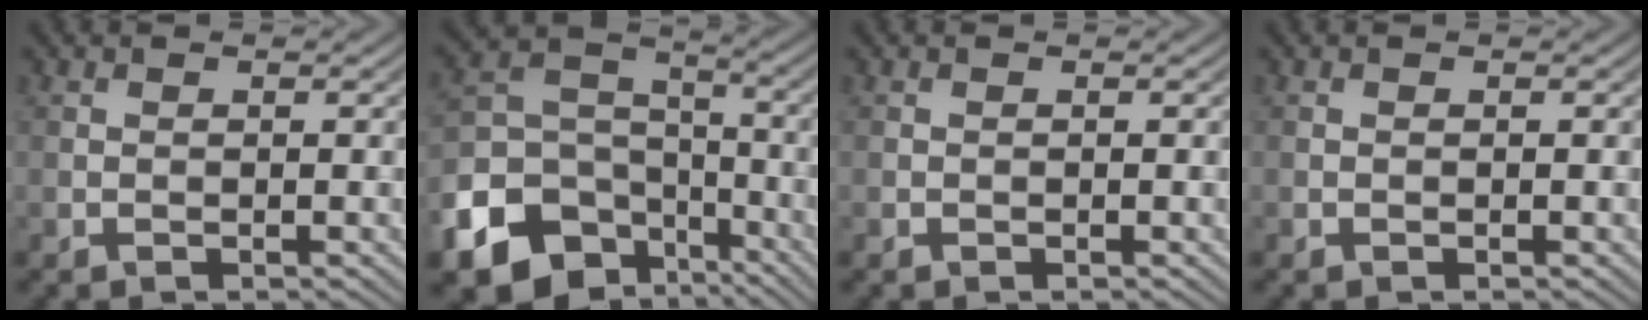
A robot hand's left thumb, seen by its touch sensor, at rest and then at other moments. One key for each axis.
{"total": 14.2, "fx": -7.6, "fy": 10.3, "fz": 6.2, "tx": -0.185, "ty": -0.036, "tz": -0.127}
{"total": 0.0}
{"total": 0.0}